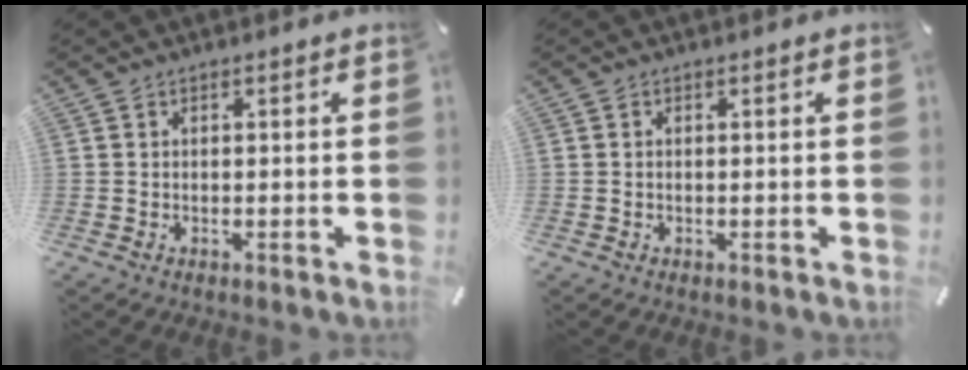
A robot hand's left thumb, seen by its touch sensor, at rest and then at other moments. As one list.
[{"total": 0.5, "force": [-0.1, 0.3, 0.4], "torque": [-0.010, 0.000, -0.002]}]